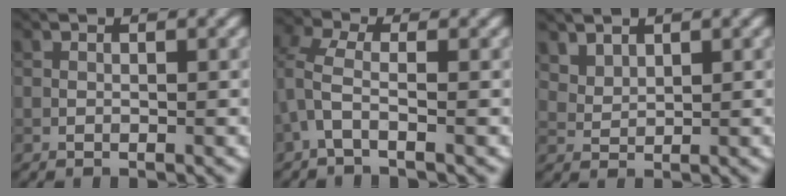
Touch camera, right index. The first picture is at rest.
{"total": 2.5, "force": [-0.4, 1.0, 2.2], "torque": [-0.061, 0.007, -0.018]}
{"total": 2.3, "force": [1.7, 1.3, 0.8], "torque": [-0.026, -0.009, 0.051]}